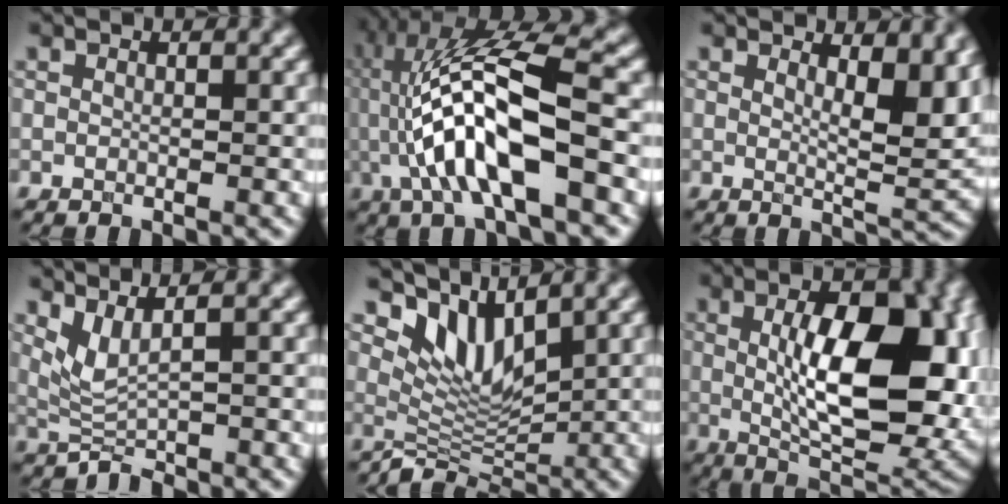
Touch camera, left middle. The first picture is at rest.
{"total": 10.8, "force": [-1.4, 3.0, 10.3], "torque": [-0.196, 0.027, -0.027]}
{"total": 6.2, "force": [2.4, 2.2, 5.3], "torque": [-0.062, -0.007, 0.043]}
{"total": 2.0, "force": [0.6, 0.4, 1.9], "torque": [-0.046, -0.009, 0.023]}
{"total": 3.2, "force": [2.0, 1.5, 2.0], "torque": [-0.044, -0.009, 0.046]}
{"total": 12.8, "force": [0.8, 5.7, 11.4], "torque": [-0.154, -0.002, 0.021]}